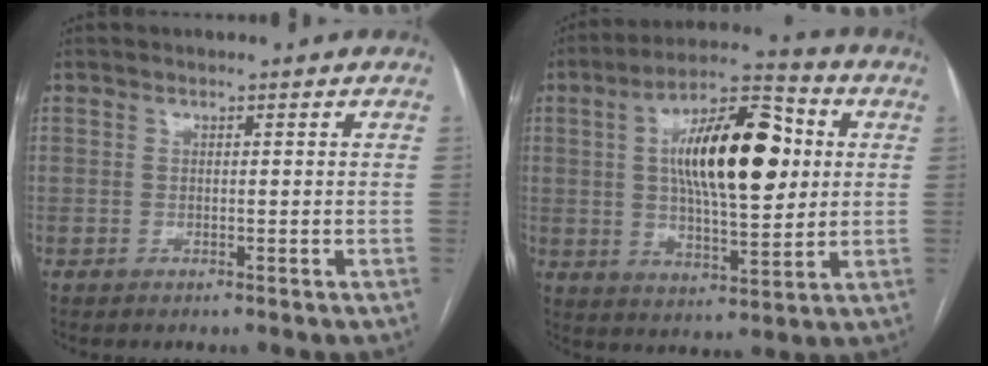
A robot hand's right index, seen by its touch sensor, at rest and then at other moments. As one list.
[{"total": 17.4, "force": [3.2, 5.6, 16.1], "torque": [-0.272, 0.025, 0.050]}]